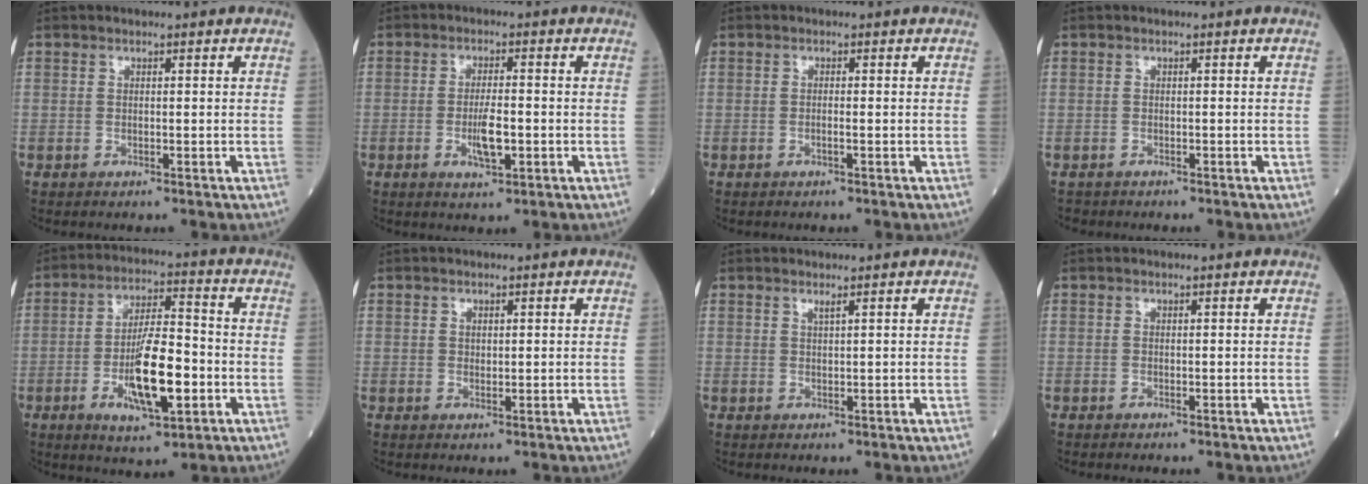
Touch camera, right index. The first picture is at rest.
{"total": 4.6, "force": [-1.2, 1.0, 4.3], "torque": [-0.085, -0.003, -0.018]}
{"total": 0.6, "force": [-0.3, -0.1, 0.6], "torque": [-0.013, 0.001, -0.006]}
{"total": 1.1, "force": [-0.9, 0.6, -0.1], "torque": [-0.009, 0.001, -0.018]}
{"total": 12.0, "force": [-3.4, 3.0, 11.2], "torque": [-0.206, -0.004, -0.054]}
{"total": 0.8, "force": [0.3, 0.6, 0.4], "torque": [-0.003, -0.001, 0.005]}
{"total": 0.7, "force": [0.5, -0.2, 0.4], "torque": [-0.019, -0.005, 0.012]}
{"total": 0.0}